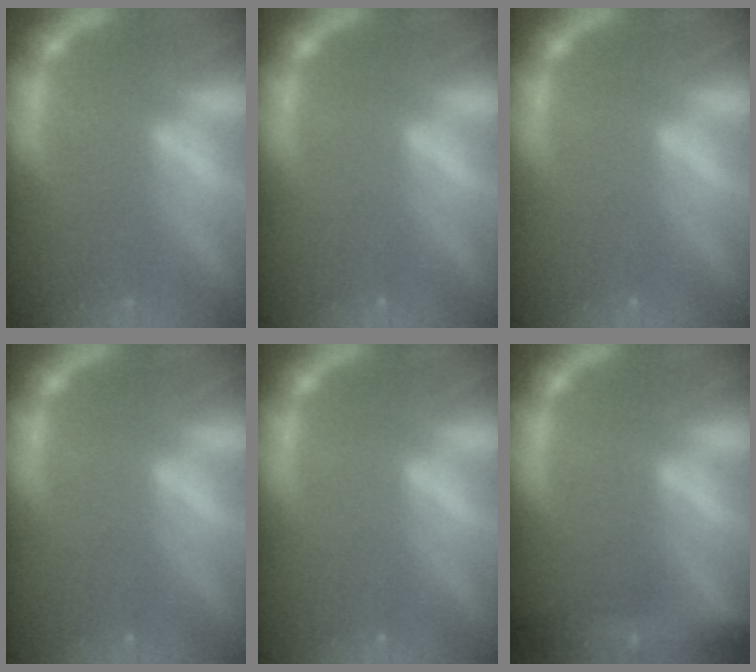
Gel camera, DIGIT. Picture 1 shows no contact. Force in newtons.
{"total": 0.0}
{"total": 0.0}
{"total": 0.0}
{"total": 0.0}
{"total": 9.5}